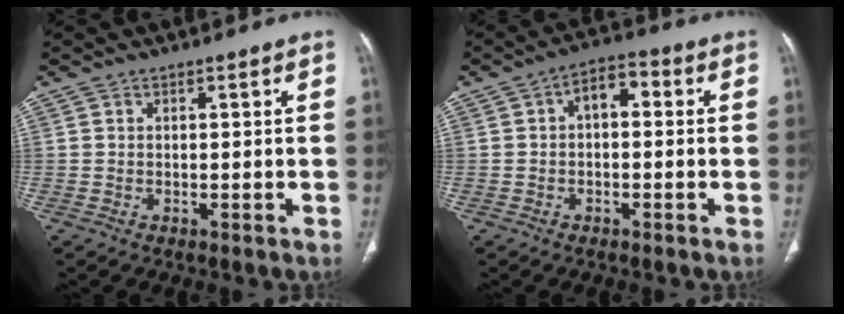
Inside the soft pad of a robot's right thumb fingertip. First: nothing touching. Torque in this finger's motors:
{"motor_torque": [0.84, 2.21, 0.68, -0.49, 0.00]}